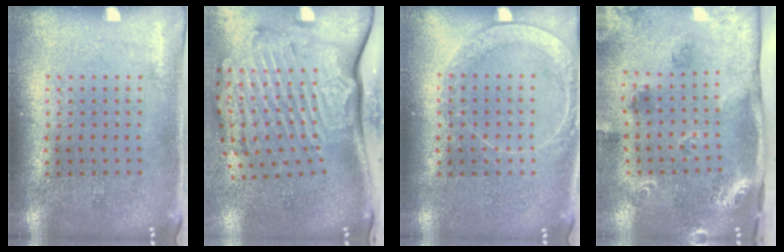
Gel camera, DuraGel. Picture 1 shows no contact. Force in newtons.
{"total": 3.6, "press": 2.5, "slide": 2.7}
{"total": 1.7, "press": 1.7, "slide": 0.3}
{"total": 2.1, "press": 1.8, "slide": 1.1}